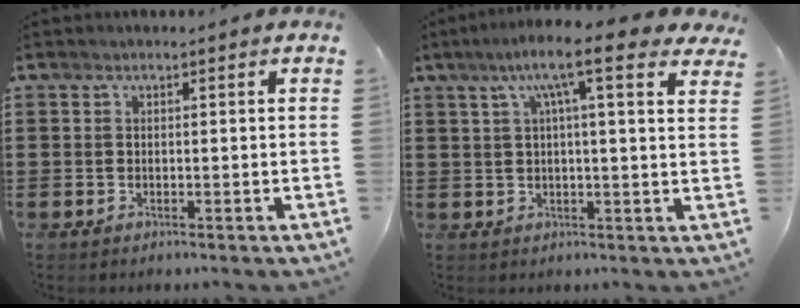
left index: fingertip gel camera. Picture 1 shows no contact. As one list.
[{"total": 9.0, "force": [5.4, 1.1, 7.1], "torque": [-0.138, -0.010, 0.086]}]